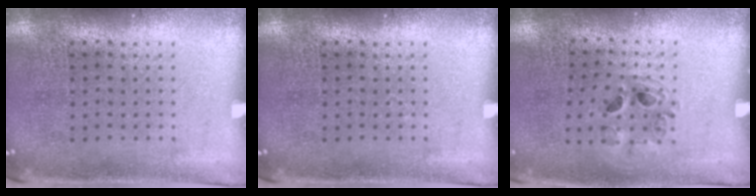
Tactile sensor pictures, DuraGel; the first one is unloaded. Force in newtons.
{"total": 0.0}
{"total": 0.9, "press": 0.9, "slide": 0.2}